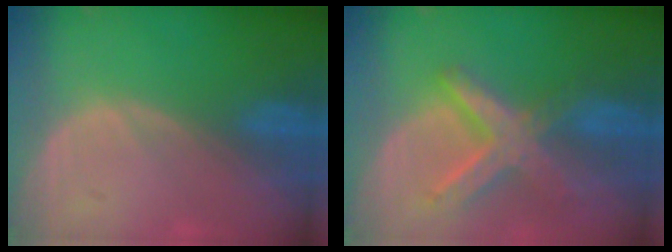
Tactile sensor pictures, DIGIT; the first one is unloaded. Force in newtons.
{"total": 8.5, "press": 7.3, "slide": 4.2}